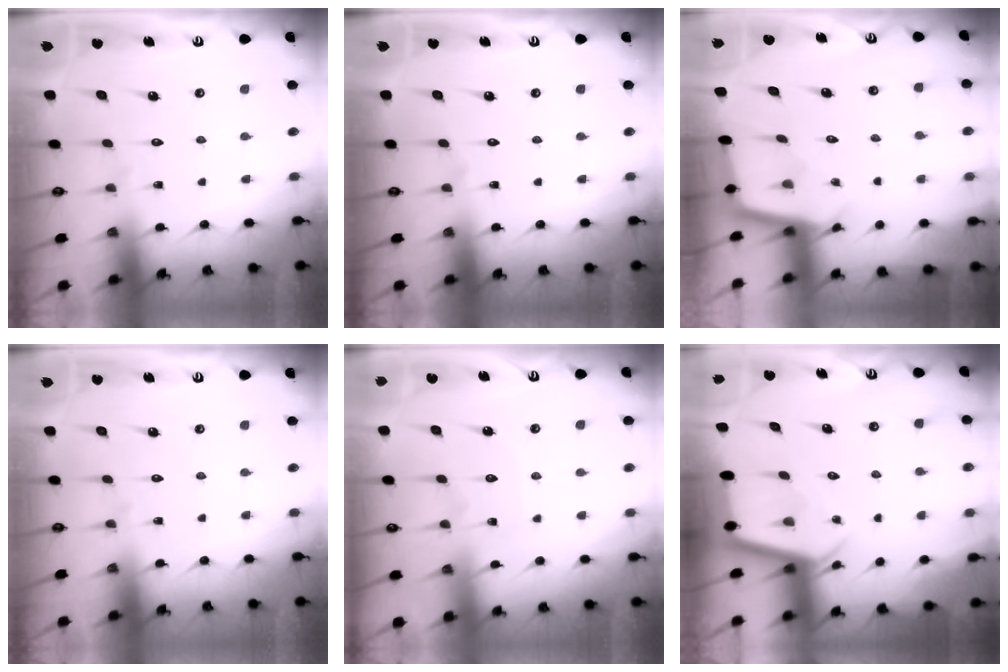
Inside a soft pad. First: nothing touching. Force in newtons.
{"total": 0.0}
{"total": 2.3, "press": 2.3, "slide": 0.2}
{"total": 0.0}
{"total": 3.2, "press": 3.2, "slide": 0.5}
{"total": 2.9, "press": 2.8, "slide": 0.3}